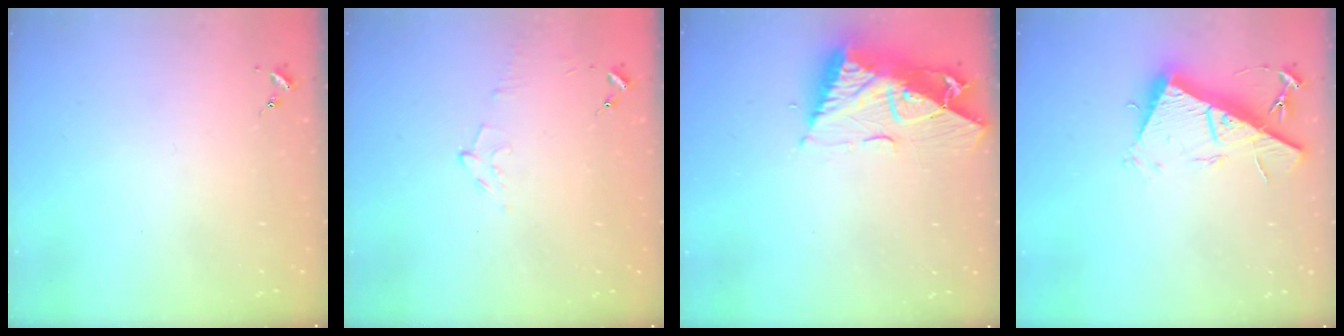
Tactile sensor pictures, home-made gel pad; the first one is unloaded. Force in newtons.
{"total": 5.7, "press": 5.7, "slide": 0.8}
{"total": 12.2, "press": 12.1, "slide": 1.3}
{"total": 16.0, "press": 16.0, "slide": 0.3}